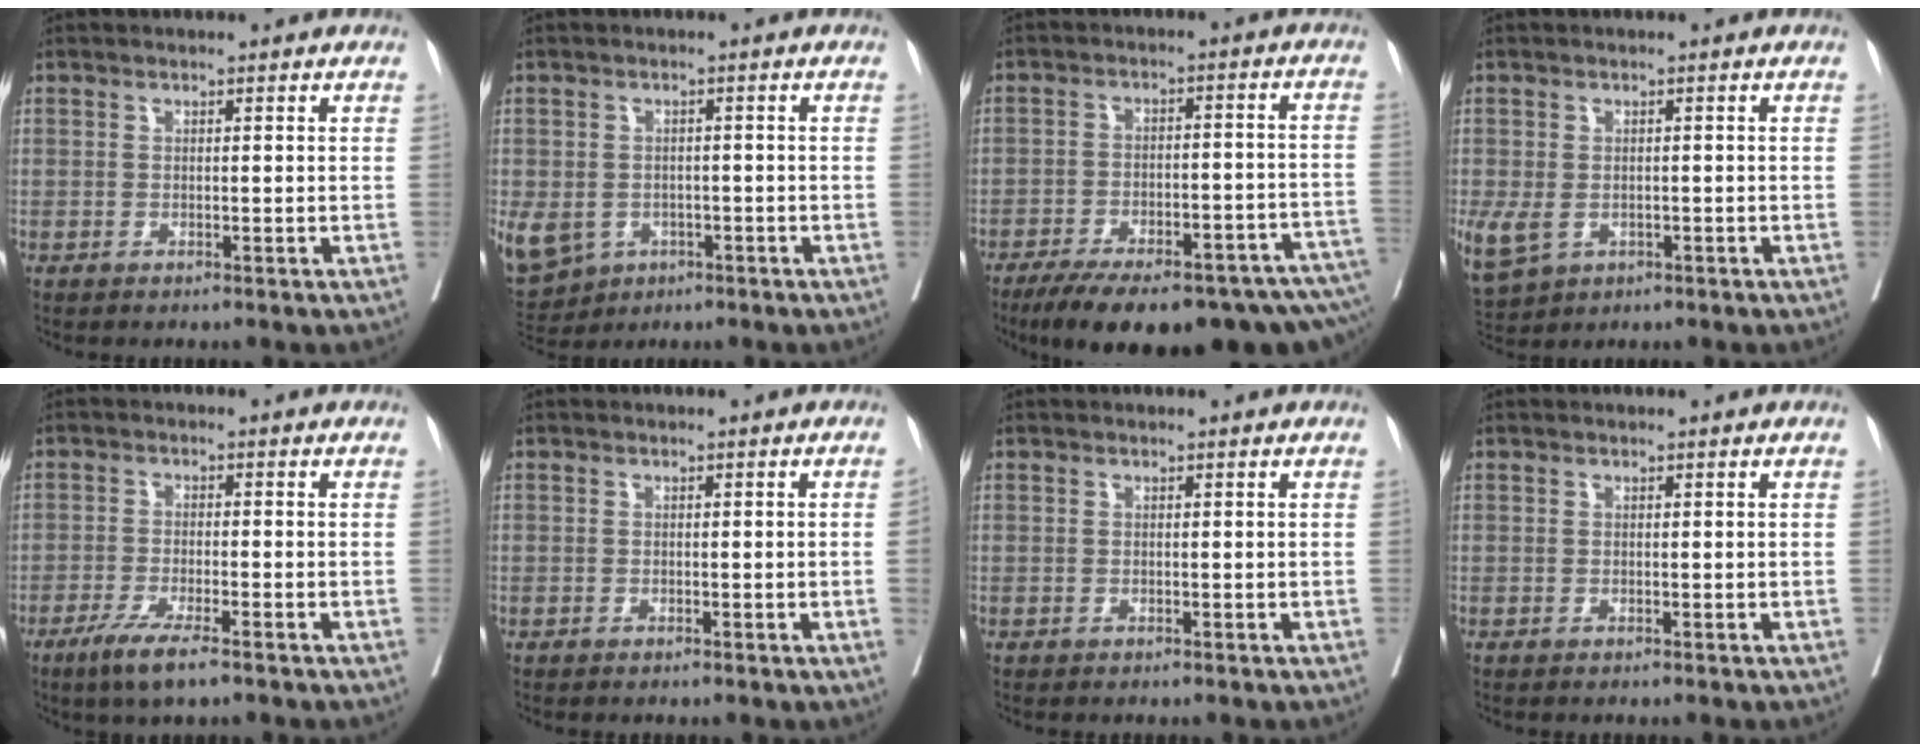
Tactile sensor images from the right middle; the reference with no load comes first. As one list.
[{"total": 21.4, "force": [-8.1, 17.6, 9.2], "torque": [-0.316, -0.016, -0.108]}, {"total": 23.2, "force": [-17.8, 5.1, 14.0], "torque": [-0.155, 0.005, -0.236]}, {"total": 7.6, "force": [-2.4, 5.7, 4.5], "torque": [-0.119, -0.005, -0.028]}, {"total": 5.9, "force": [-3.9, 0.6, 4.4], "torque": [-0.086, -0.013, -0.067]}, {"total": 0.8, "force": [-0.2, 0.0, 0.8], "torque": [-0.012, 0.003, -0.001]}, {"total": 0.0}, {"total": 0.0}]